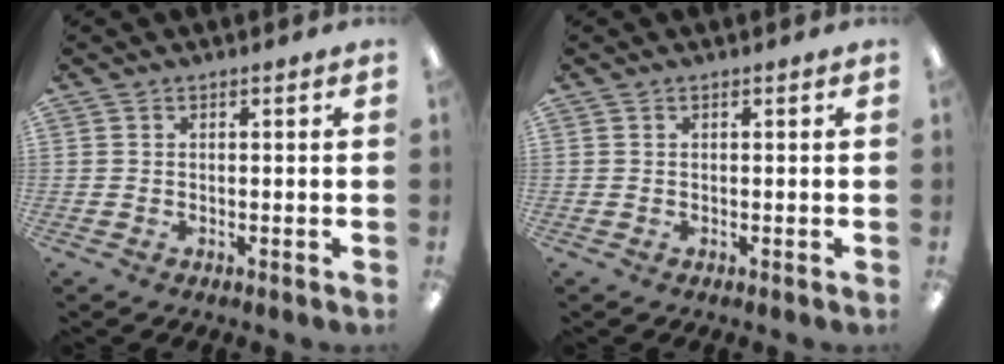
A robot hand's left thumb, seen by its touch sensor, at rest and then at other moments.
{"total": 0.0}